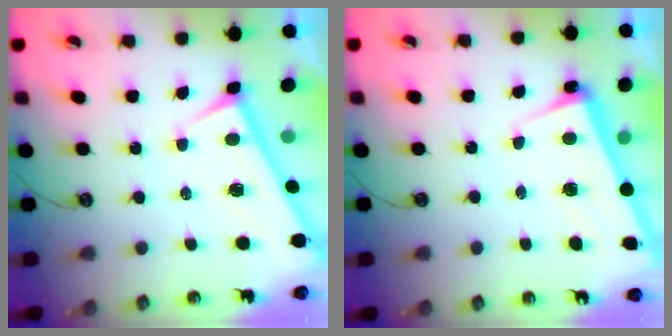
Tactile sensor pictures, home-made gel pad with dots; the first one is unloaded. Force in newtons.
{"total": 2.4, "press": 2.3, "slide": 0.7}